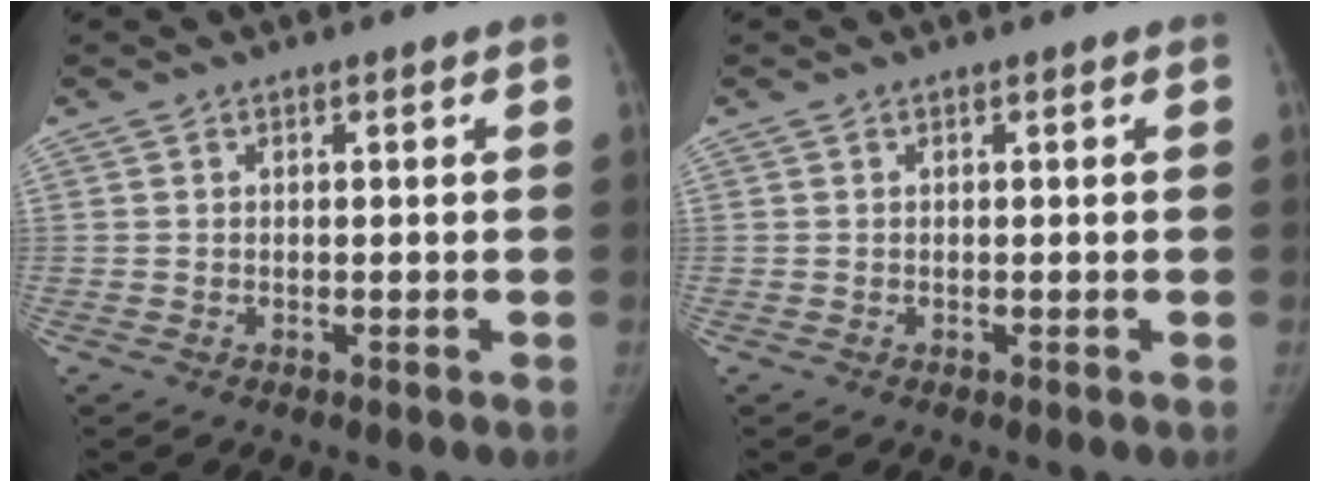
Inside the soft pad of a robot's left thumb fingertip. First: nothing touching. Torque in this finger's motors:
{"motor_torque": [0.00, 0.00, -0.18, -0.19, 0.00]}